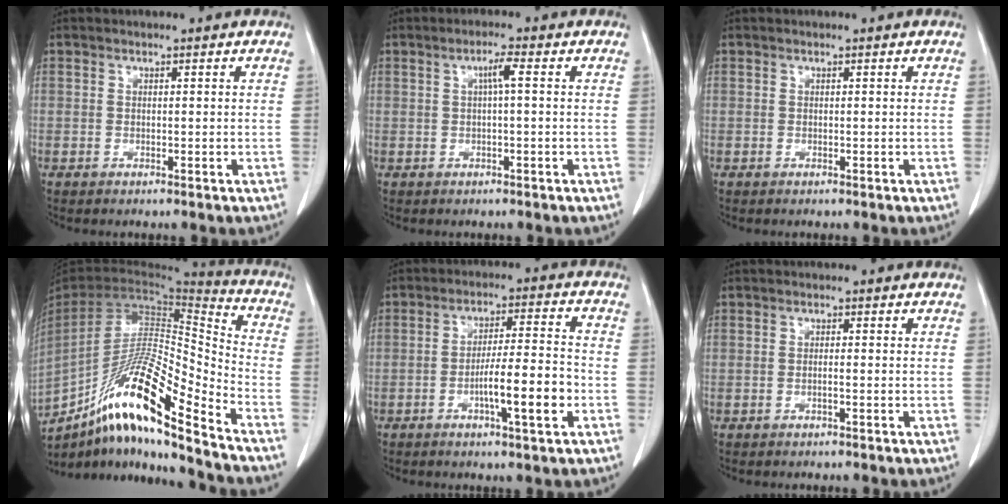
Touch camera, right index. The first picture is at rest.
{"total": 2.3, "force": [0.4, 0.0, 2.3], "torque": [-0.041, 0.005, 0.007]}
{"total": 0.0}
{"total": 20.6, "force": [-14.2, 1.0, 14.9], "torque": [-0.282, -0.015, -0.259]}
{"total": 9.2, "force": [-3.0, 0.7, 8.6], "torque": [-0.142, 0.002, -0.052]}
{"total": 0.9, "force": [-0.2, 0.0, 0.8], "torque": [-0.016, 0.000, -0.004]}